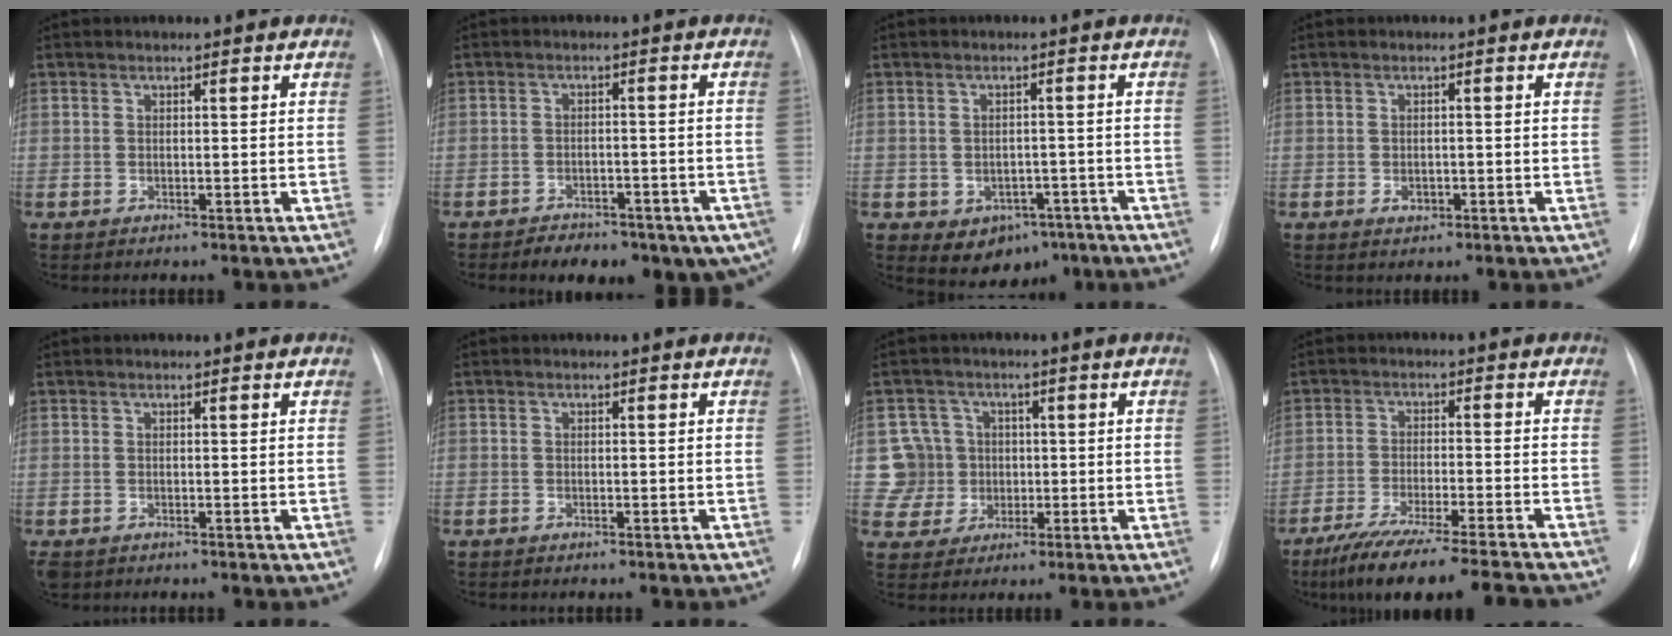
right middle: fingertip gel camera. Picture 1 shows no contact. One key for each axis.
{"total": 12.8, "fx": -8.8, "fy": 6.6, "fz": 6.6, "tx": -0.082, "ty": 0.007, "tz": -0.109}
{"total": 6.5, "fx": -3.2, "fy": 4.8, "fz": 2.9, "tx": -0.036, "ty": 0.013, "tz": -0.031}
{"total": 1.6, "fx": -0.6, "fy": 1.2, "fz": 0.9, "tx": -0.013, "ty": 0.001, "tz": -0.003}
{"total": 2.1, "fx": -1.5, "fy": 1.1, "fz": 1.0, "tx": -0.020, "ty": -0.004, "tz": -0.018}
{"total": 0.7, "fx": -0.5, "fy": 0.4, "fz": 0.1, "tx": -0.008, "ty": 0.001, "tz": -0.009}
{"total": 6.3, "fx": 0.0, "fy": 6.3, "fz": -0.2, "tx": 0.004, "ty": 0.018, "tz": 0.008}
{"total": 16.8, "fx": -14.7, "fy": 0.2, "fz": 8.2, "tx": -0.121, "ty": -0.035, "tz": -0.227}